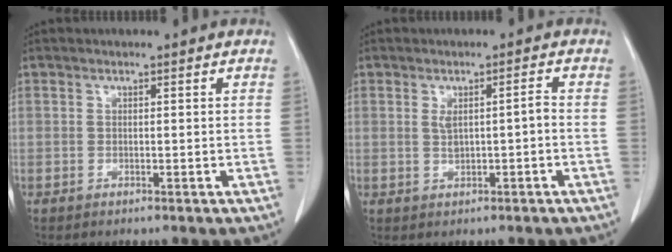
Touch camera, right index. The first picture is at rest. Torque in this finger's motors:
{"motor_torque": [0.03, 0.01, 0.04, 0.01]}